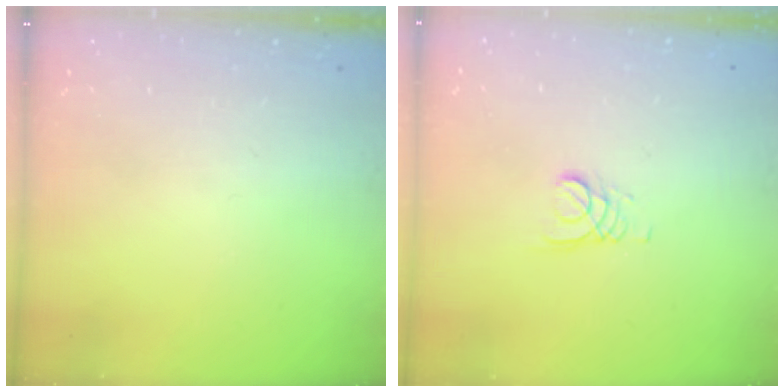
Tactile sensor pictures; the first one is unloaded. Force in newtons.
{"total": 2.4, "press": 2.4, "slide": 0.2}